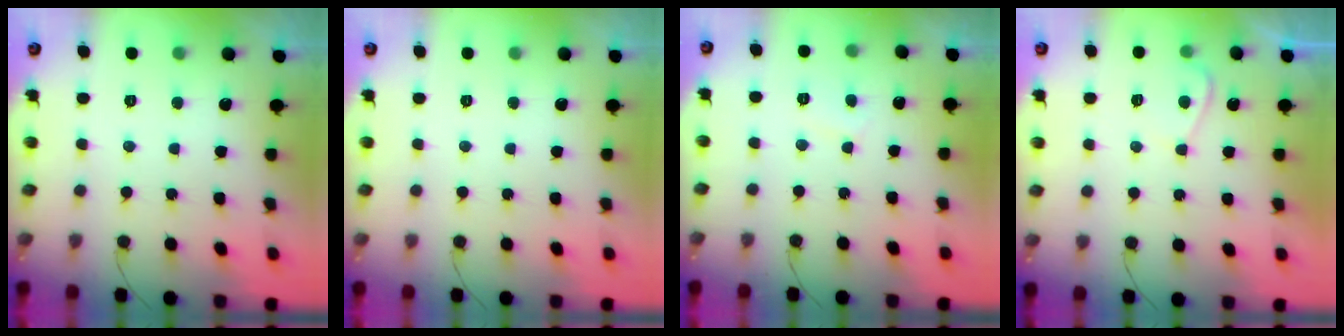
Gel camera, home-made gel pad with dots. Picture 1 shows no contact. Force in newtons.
{"total": 0.0}
{"total": 2.9, "press": 2.9, "slide": 0.3}
{"total": 3.9, "press": 3.8, "slide": 0.5}